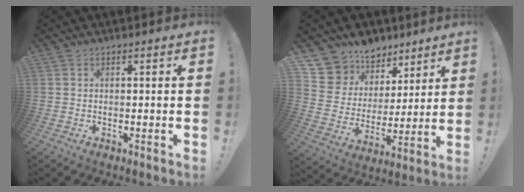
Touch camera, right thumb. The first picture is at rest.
{"total": 11.7, "force": [9.1, 7.4, 0.9], "torque": [-0.030, -0.078, 0.177]}